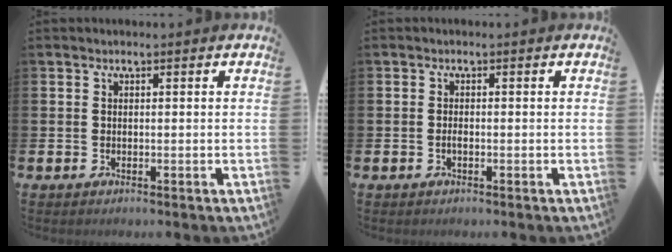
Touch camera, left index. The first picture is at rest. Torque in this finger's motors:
{"motor_torque": [0.26, 0.06, 0.00, 0.00]}